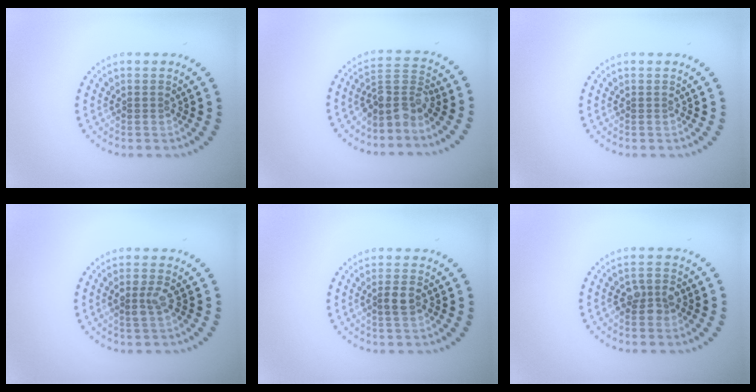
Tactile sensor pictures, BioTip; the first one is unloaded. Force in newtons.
{"total": 3.6, "press": 2.8, "slide": 2.3}
{"total": 0.0}
{"total": 1.9, "press": 1.9, "slide": 0.5}
{"total": 1.8, "press": 1.7, "slide": 0.6}
{"total": 2.6, "press": 2.5, "slide": 0.7}